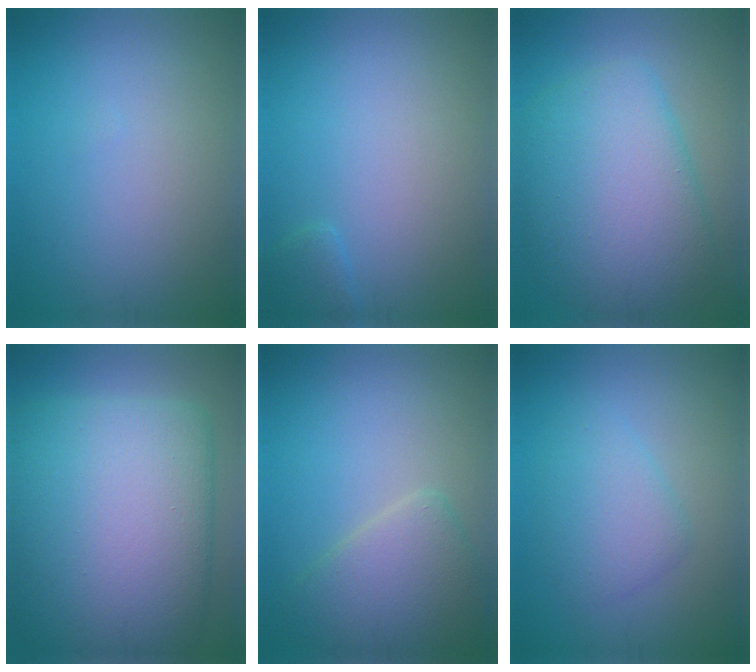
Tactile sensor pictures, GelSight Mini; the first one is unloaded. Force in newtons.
{"total": 1.0, "press": 1.0, "slide": 0.1}
{"total": 8.8, "press": 8.8, "slide": 0.2}
{"total": 16.5, "press": 16.5, "slide": 0.4}
{"total": 4.4, "press": 4.4, "slide": 0.3}
{"total": 3.1, "press": 3.1, "slide": 0.2}